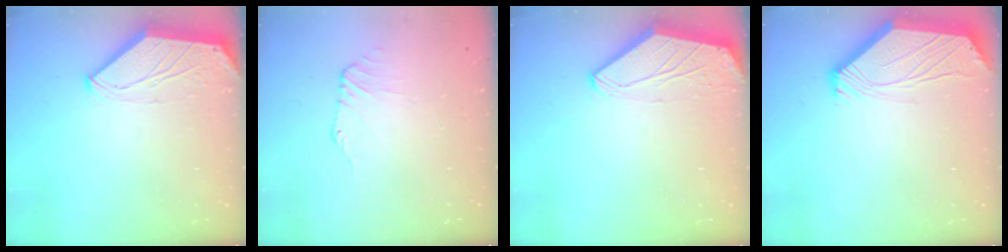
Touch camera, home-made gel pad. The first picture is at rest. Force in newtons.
{"total": 0.9, "press": 0.8, "slide": 0.4}
{"total": 0.0}
{"total": 2.6, "press": 2.6, "slide": 0.5}